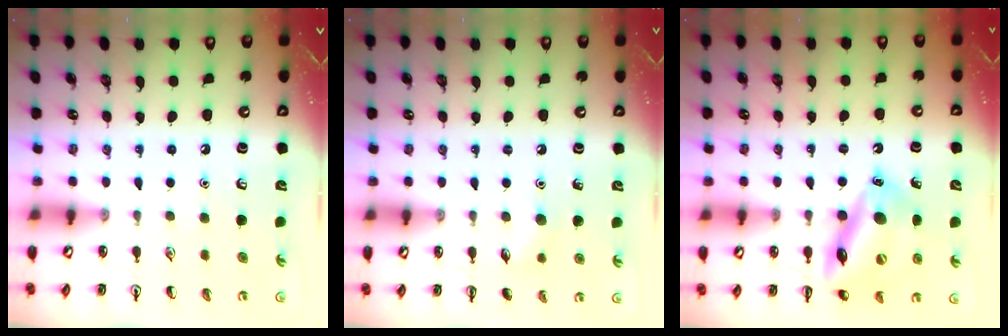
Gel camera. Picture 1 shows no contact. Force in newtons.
{"total": 5.6, "press": 5.4, "slide": 1.5}
{"total": 15.5, "press": 15.3, "slide": 2.7}